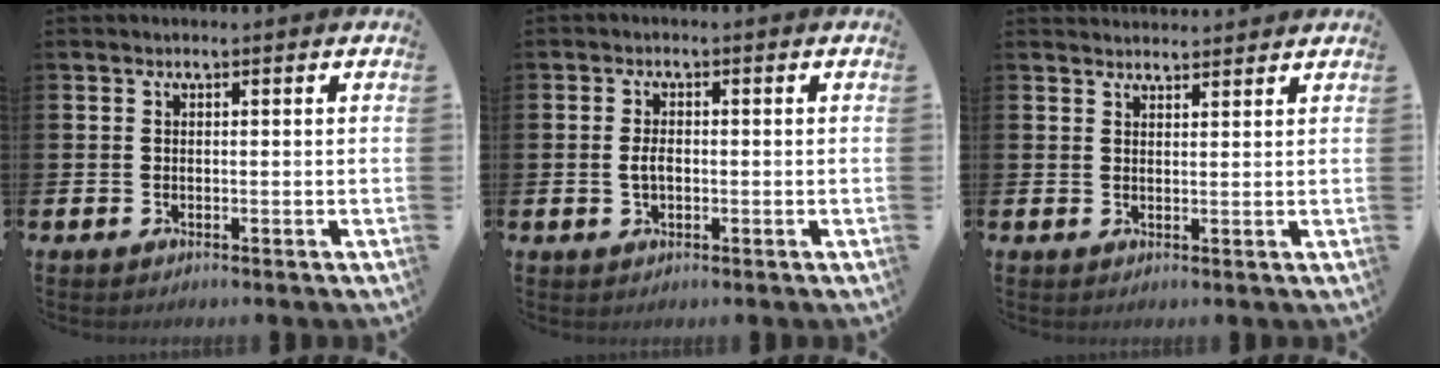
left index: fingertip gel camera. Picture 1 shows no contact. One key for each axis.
{"total": 2.2, "fx": -0.1, "fy": 1.3, "fz": 1.8, "tx": -0.025, "ty": 0.002, "tz": -0.005}
{"total": 2.4, "fx": 2.4, "fy": 0.3, "fz": -0.1, "tx": 0.008, "ty": -0.015, "tz": 0.042}